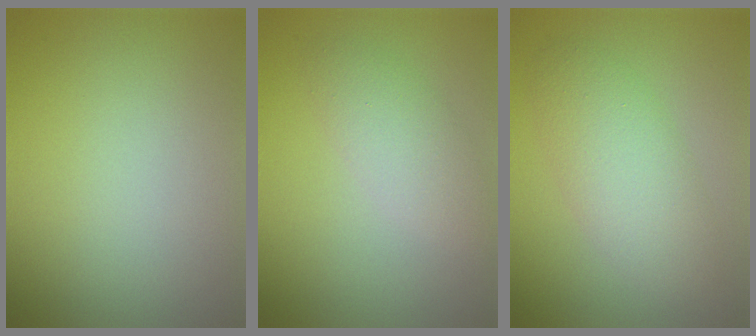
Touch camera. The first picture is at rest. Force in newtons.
{"total": 2.6, "press": 2.6, "slide": 0.2}
{"total": 4.4, "press": 4.4, "slide": 0.1}